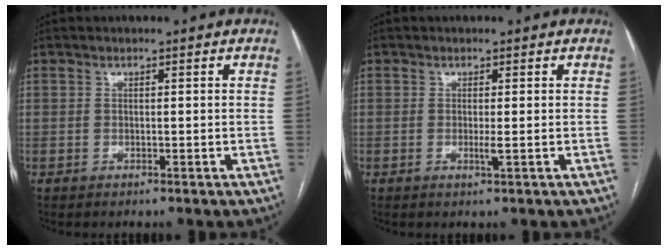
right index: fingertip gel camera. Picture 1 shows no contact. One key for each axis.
{"total": 1.3, "fx": -0.1, "fy": -0.1, "fz": 1.2, "tx": -0.026, "ty": -0.005, "tz": -0.002}